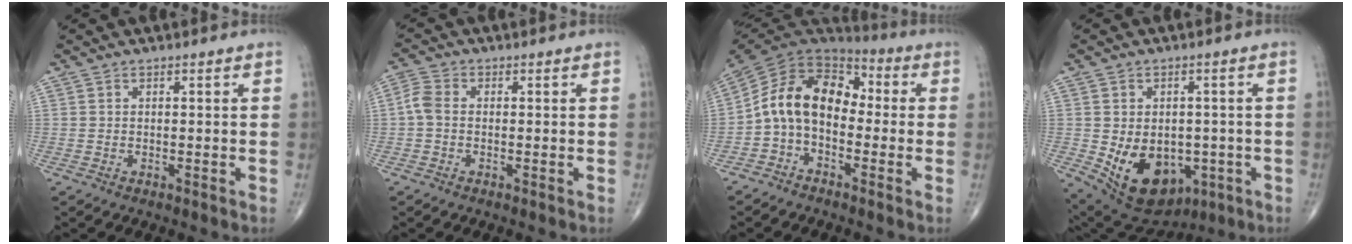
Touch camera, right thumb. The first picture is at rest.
{"total": 3.3, "force": [-0.3, 2.2, 2.4], "torque": [-0.054, 0.007, -0.017]}
{"total": 13.4, "force": [-1.8, 9.2, 9.5], "torque": [-0.150, 0.064, -0.049]}
{"total": 14.4, "force": [-3.7, 10.3, 9.3], "torque": [-0.129, 0.002, -0.030]}